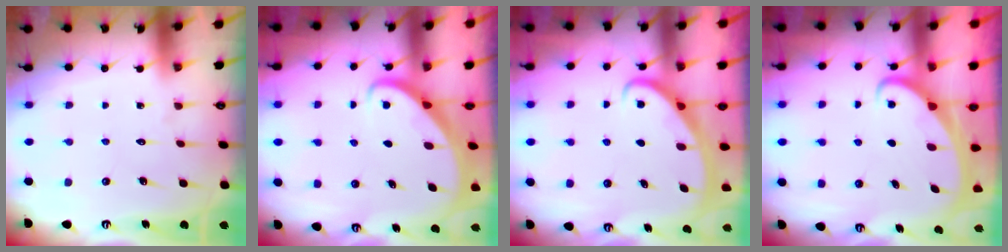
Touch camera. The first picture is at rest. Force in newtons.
{"total": 2.2, "press": 2.2, "slide": 0.3}
{"total": 3.0, "press": 3.0, "slide": 0.3}
{"total": 2.0, "press": 2.0, "slide": 0.3}